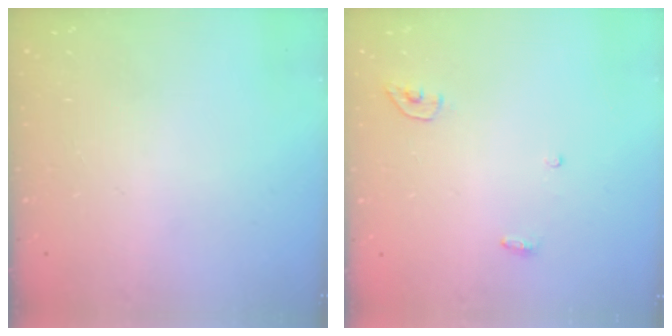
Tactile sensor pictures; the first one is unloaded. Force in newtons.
{"total": 3.4, "press": 3.4, "slide": 0.3}